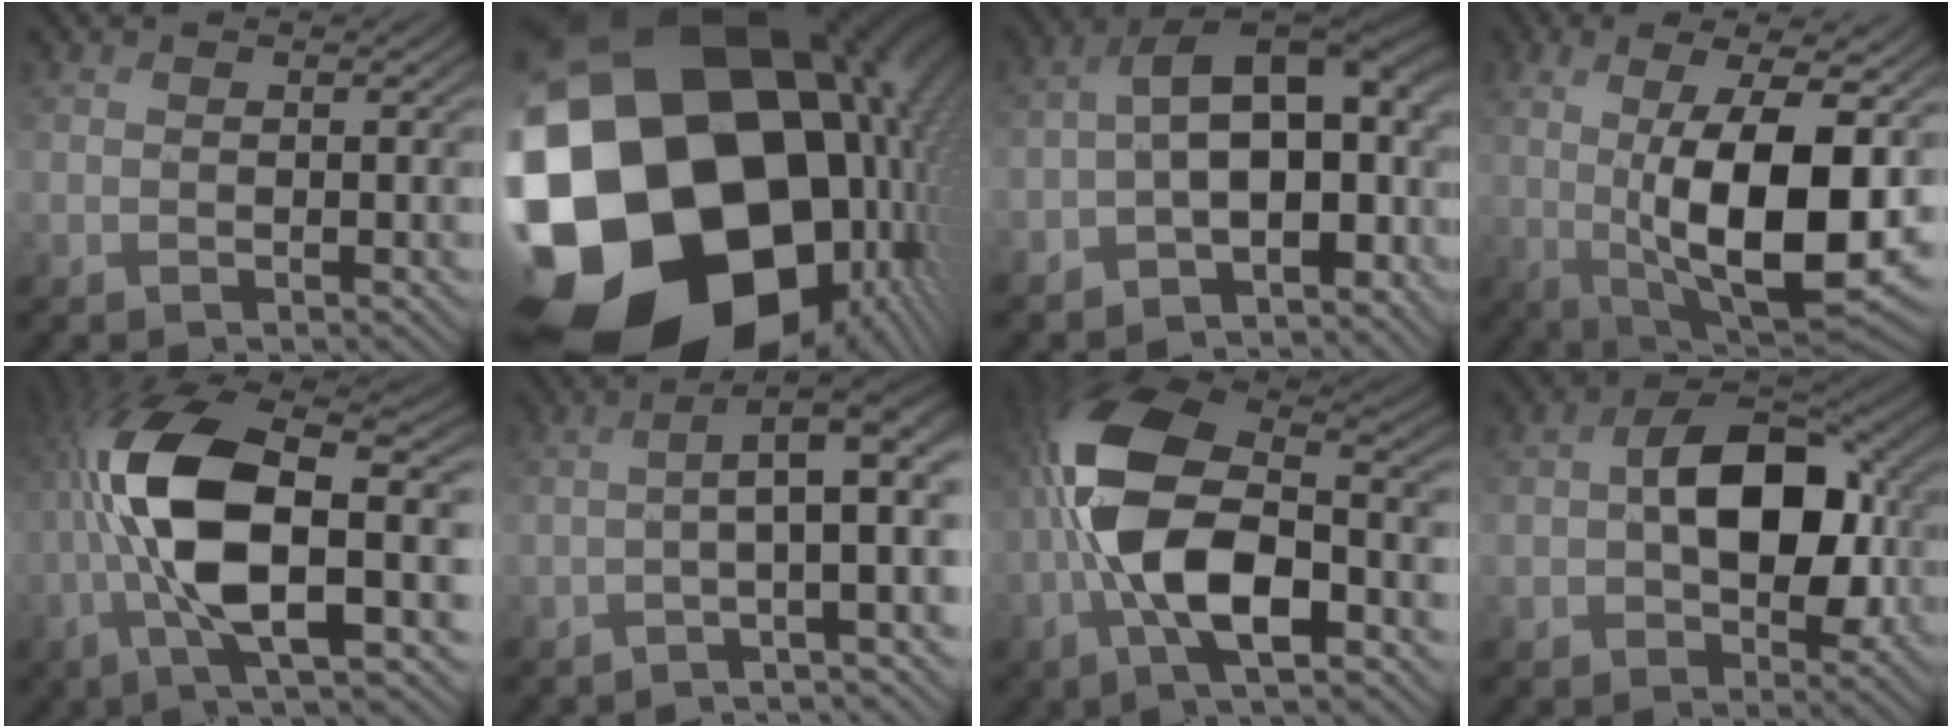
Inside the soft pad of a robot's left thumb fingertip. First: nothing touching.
{"total": 25.2, "force": [-2.8, 20.1, 14.9], "torque": [-0.294, -0.049, -0.068]}
{"total": 15.5, "force": [-2.1, 8.4, 12.8], "torque": [-0.216, -0.008, -0.013]}
{"total": 15.2, "force": [0.5, 5.6, 14.1], "torque": [-0.247, -0.005, 0.014]}
{"total": 13.2, "force": [-0.9, 4.5, 12.3], "torque": [-0.261, 0.009, -0.023]}
{"total": 6.9, "force": [-1.4, 1.5, 6.6], "torque": [-0.093, 0.011, -0.035]}
{"total": 13.9, "force": [-2.8, 6.5, 12.0], "torque": [-0.248, 0.001, -0.070]}
{"total": 10.3, "force": [0.0, 6.7, 7.8], "torque": [-0.119, 0.006, -0.008]}